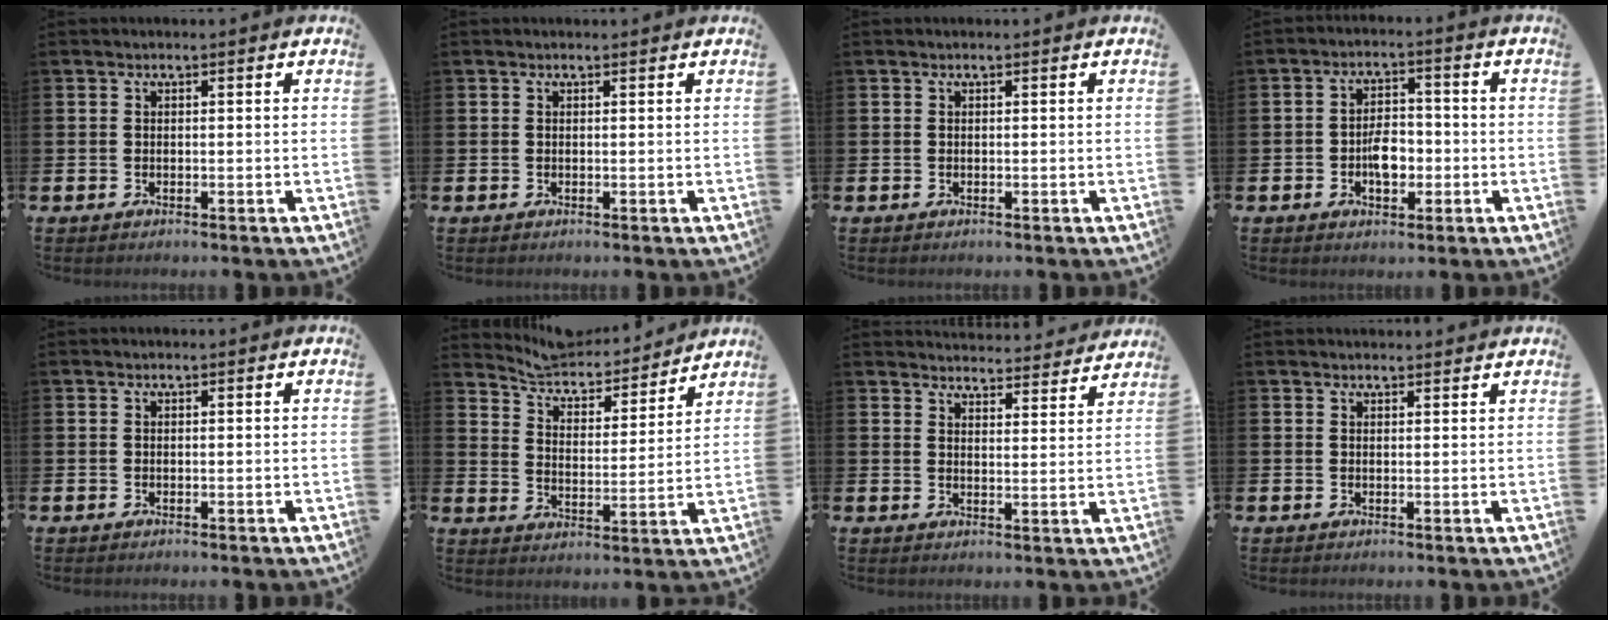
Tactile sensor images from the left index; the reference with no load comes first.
{"total": 0.0}
{"total": 0.0}
{"total": 4.3, "force": [-1.1, 2.6, 3.3], "torque": [-0.053, 0.005, -0.023]}
{"total": 0.0}
{"total": 6.7, "force": [6.4, 1.5, 1.2], "torque": [-0.062, -0.056, 0.109]}
{"total": 4.3, "force": [4.3, 0.4, 0.0], "torque": [0.003, -0.036, 0.073]}
{"total": 1.2, "force": [1.2, 0.2, 0.1], "torque": [0.005, -0.003, 0.020]}